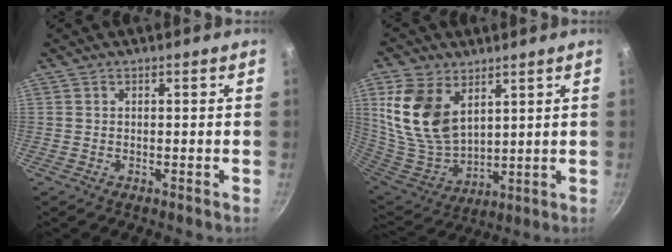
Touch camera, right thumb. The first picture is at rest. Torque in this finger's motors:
{"motor_torque": [-1.24, 1.79, 1.45, 0.60, 0.23]}